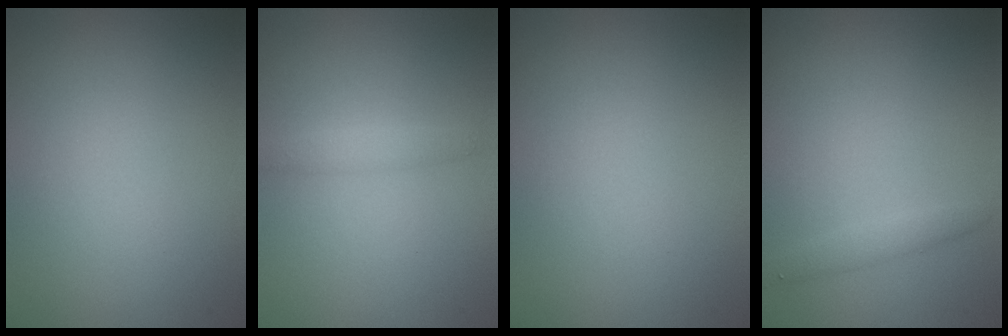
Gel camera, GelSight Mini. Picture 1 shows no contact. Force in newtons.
{"total": 1.3, "press": 1.3, "slide": 0.1}
{"total": 0.0}
{"total": 1.3, "press": 1.3, "slide": 0.0}